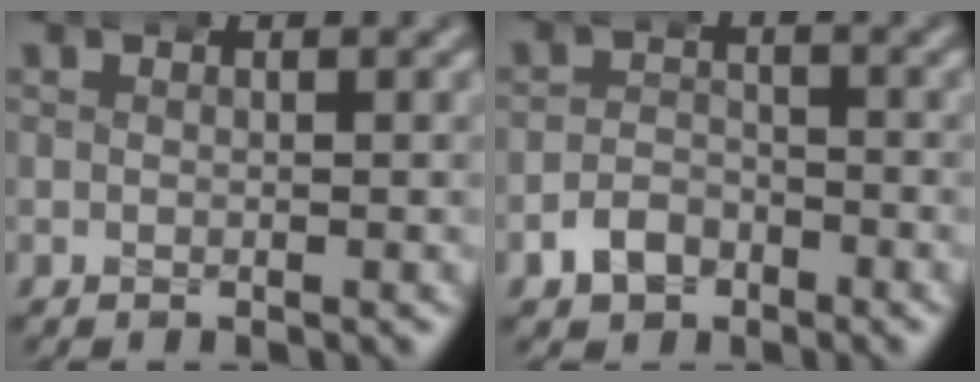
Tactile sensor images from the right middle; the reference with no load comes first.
{"total": 2.6, "force": [-2.0, 1.5, 0.0], "torque": [0.001, 0.002, -0.039]}